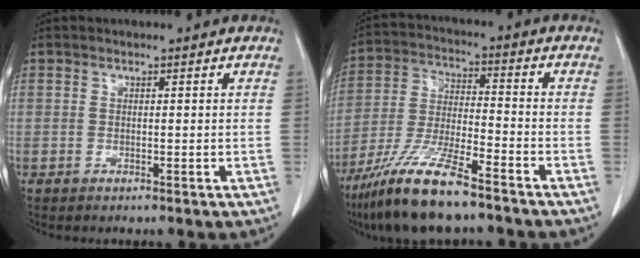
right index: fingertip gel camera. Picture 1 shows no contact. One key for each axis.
{"total": 13.1, "fx": -9.6, "fy": 1.6, "fz": 8.7, "tx": -0.178, "ty": -0.028, "tz": -0.179}